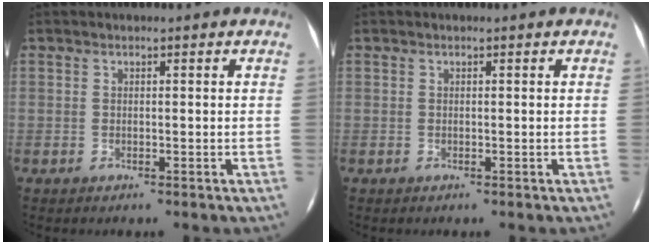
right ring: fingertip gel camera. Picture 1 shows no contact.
{"total": 0.0}